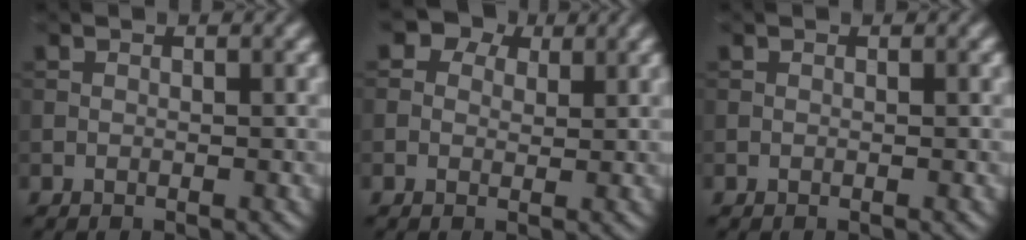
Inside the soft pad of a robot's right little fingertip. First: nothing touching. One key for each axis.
{"total": 3.8, "fx": 2.1, "fy": 2.7, "fz": 1.6, "tx": -0.025, "ty": -0.001, "tz": 0.012}
{"total": 0.0}